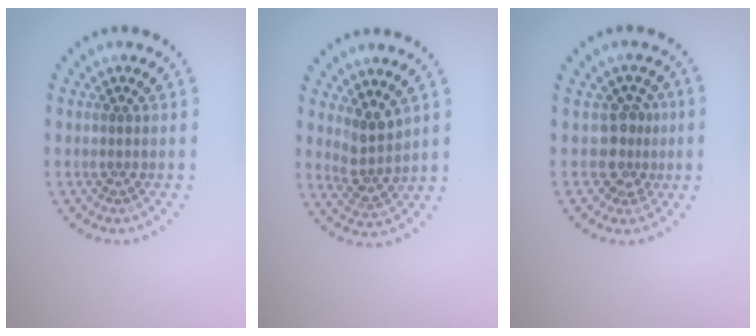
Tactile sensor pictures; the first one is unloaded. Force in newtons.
{"total": 2.5, "press": 2.0, "slide": 1.5}
{"total": 2.5, "press": 1.8, "slide": 1.7}